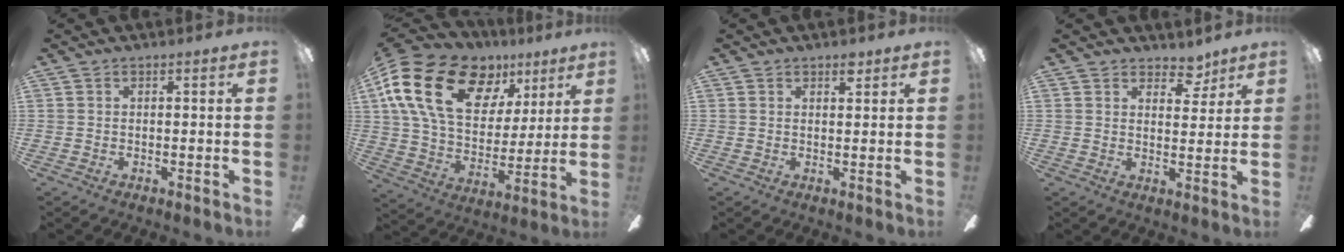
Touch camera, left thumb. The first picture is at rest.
{"total": 24.2, "force": [11.1, 14.9, 15.4], "torque": [-0.291, -0.035, 0.199]}
{"total": 2.2, "force": [1.7, 1.1, 0.9], "torque": [0.005, -0.010, 0.027]}
{"total": 5.7, "force": [4.6, 3.0, 1.8], "torque": [-0.008, -0.026, 0.079]}